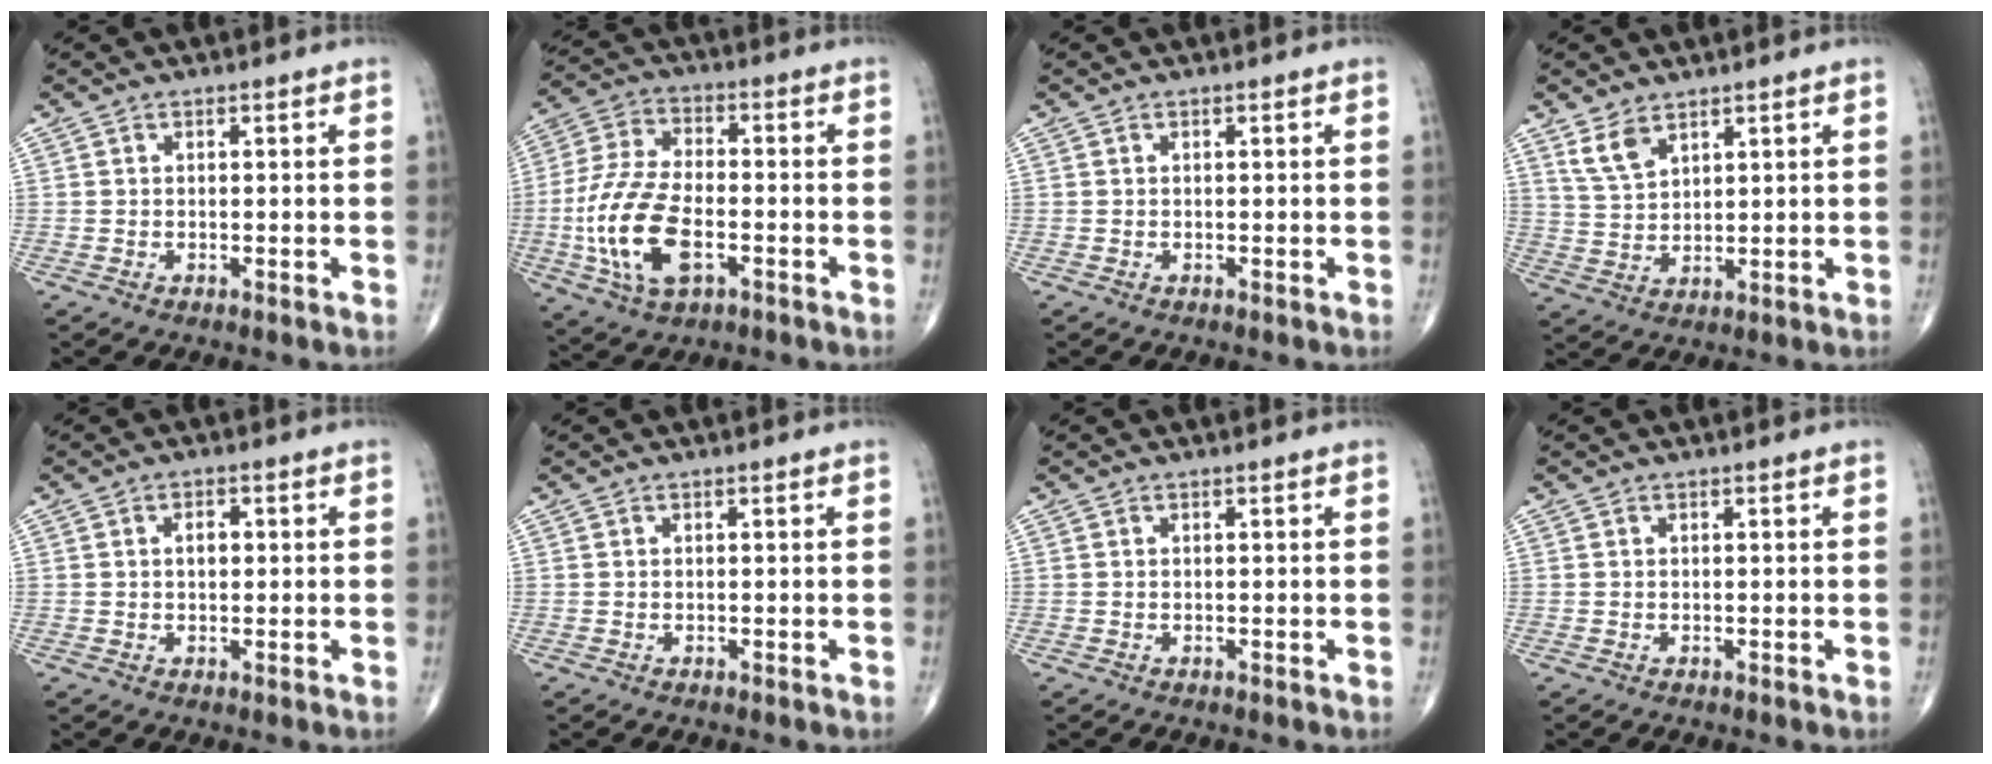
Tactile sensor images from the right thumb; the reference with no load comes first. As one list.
[{"total": 15.7, "force": [-4.0, 8.2, 12.8], "torque": [-0.266, 0.014, -0.074]}, {"total": 0.0}, {"total": 5.1, "force": [3.5, 2.5, 2.9], "torque": [-0.050, -0.017, 0.077]}, {"total": 2.5, "force": [0.3, 1.5, 1.9], "torque": [-0.025, 0.005, 0.004]}, {"total": 0.0}, {"total": 0.0}, {"total": 0.0}]